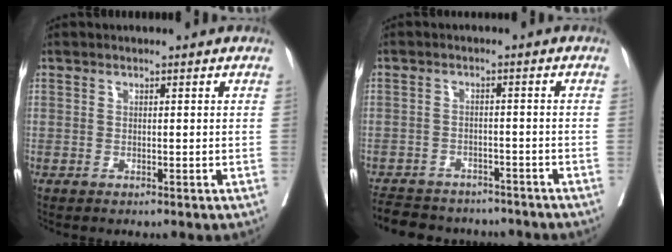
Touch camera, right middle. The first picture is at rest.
{"total": 13.6, "force": [-12.0, 5.0, 4.1], "torque": [-0.089, 0.005, -0.154]}